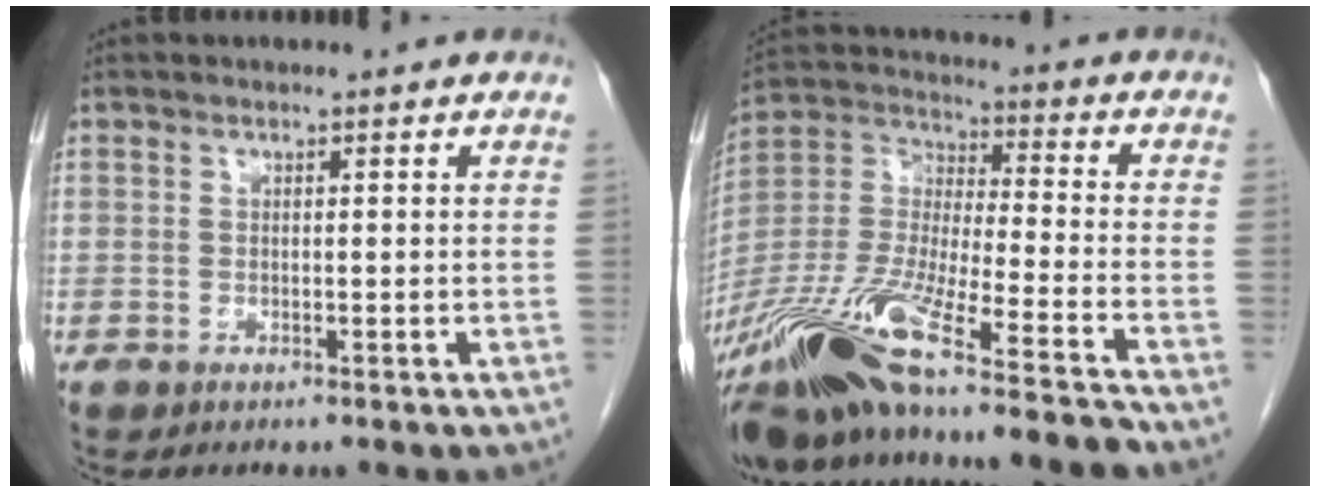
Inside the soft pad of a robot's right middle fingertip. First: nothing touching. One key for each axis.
{"total": 22.8, "fx": -18.1, "fy": 0.5, "fz": 13.9, "tx": -0.304, "ty": -0.039, "tz": -0.333}